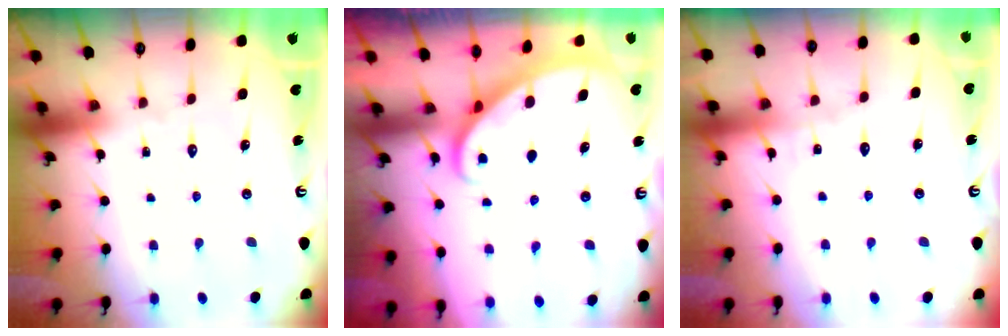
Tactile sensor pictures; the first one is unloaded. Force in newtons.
{"total": 2.3, "press": 2.3, "slide": 0.1}
{"total": 1.8, "press": 1.8, "slide": 0.2}